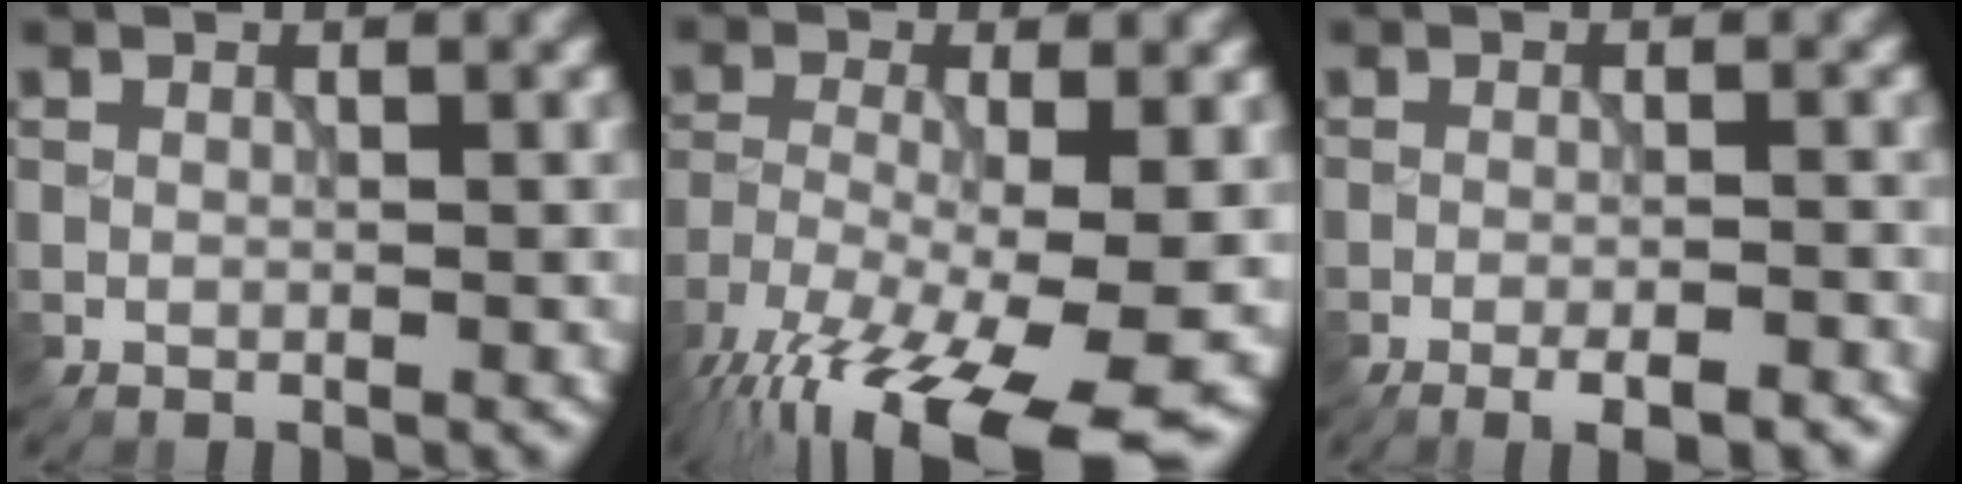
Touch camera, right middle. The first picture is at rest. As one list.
[{"total": 14.8, "force": [-9.4, 3.9, 10.7], "torque": [-0.205, -0.030, -0.151]}, {"total": 3.1, "force": [-1.9, 0.5, 2.4], "torque": [-0.034, 0.006, -0.033]}]